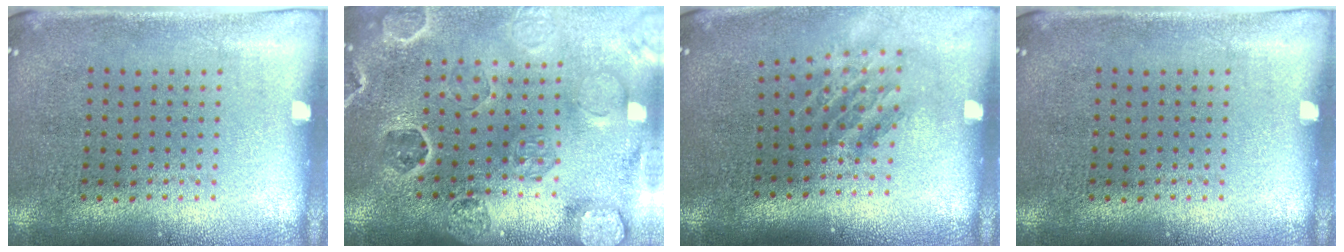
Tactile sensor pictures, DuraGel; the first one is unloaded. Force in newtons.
{"total": 2.7, "press": 2.7, "slide": 0.3}
{"total": 1.6, "press": 1.1, "slide": 1.1}
{"total": 0.0}